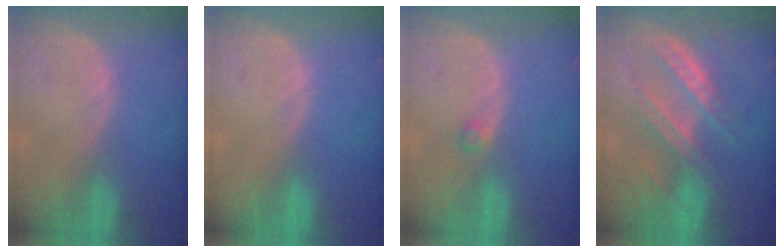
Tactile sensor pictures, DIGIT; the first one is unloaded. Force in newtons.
{"total": 0.0}
{"total": 1.2, "press": 1.2, "slide": 0.2}
{"total": 7.0, "press": 6.9, "slide": 1.1}